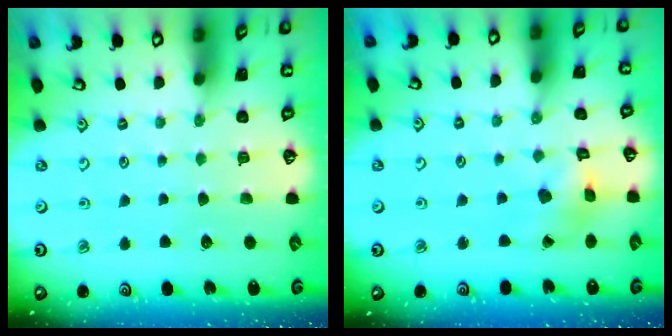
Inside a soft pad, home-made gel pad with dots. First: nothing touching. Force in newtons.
{"total": 7.5, "press": 7.5, "slide": 0.8}